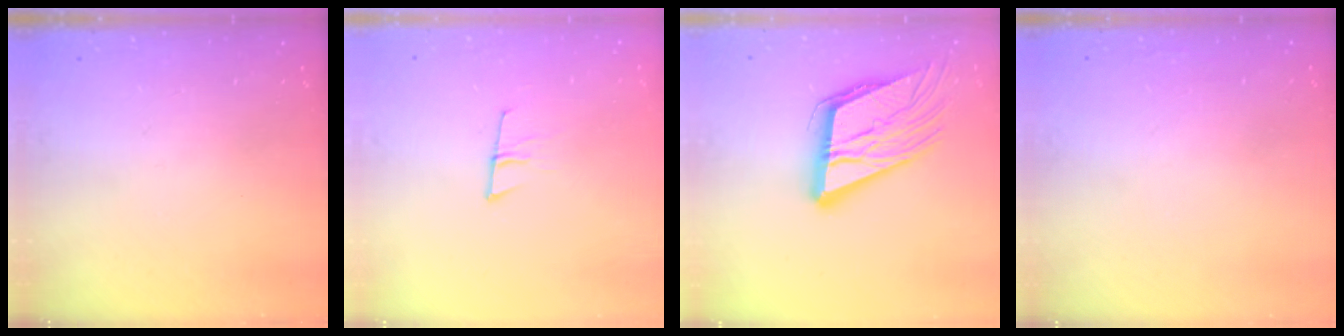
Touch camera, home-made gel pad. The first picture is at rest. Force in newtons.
{"total": 6.0, "press": 5.9, "slide": 1.0}
{"total": 16.2, "press": 15.9, "slide": 2.9}
{"total": 1.6, "press": 1.6, "slide": 0.0}